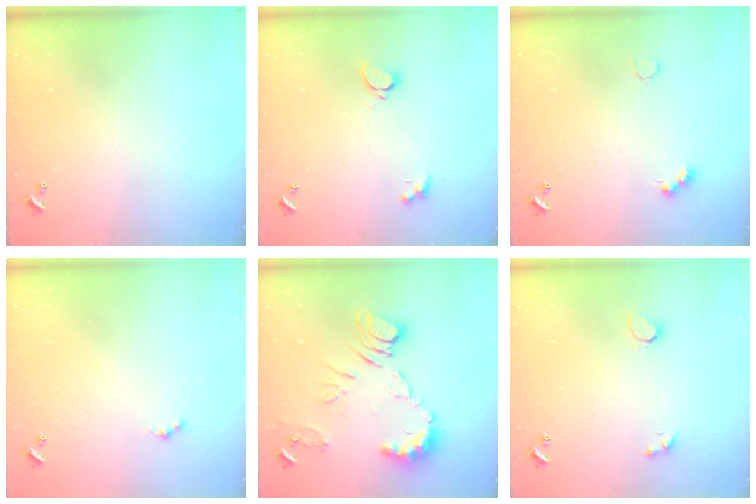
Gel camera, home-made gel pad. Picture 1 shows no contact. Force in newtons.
{"total": 2.2, "press": 2.0, "slide": 0.9}
{"total": 4.0, "press": 3.9, "slide": 0.8}
{"total": 0.8, "press": 0.5, "slide": 0.5}
{"total": 11.5, "press": 11.5, "slide": 0.6}
{"total": 2.3, "press": 2.3, "slide": 0.5}